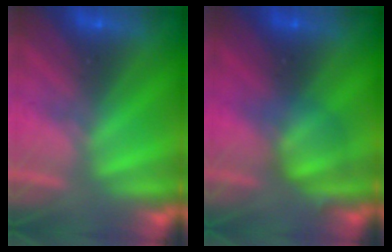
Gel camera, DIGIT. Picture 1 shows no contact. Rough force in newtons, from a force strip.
{"total": 2.5}